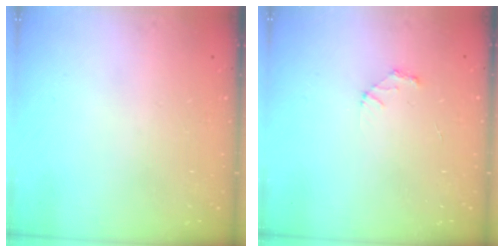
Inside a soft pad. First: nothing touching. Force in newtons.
{"total": 2.1, "press": 2.1, "slide": 0.2}